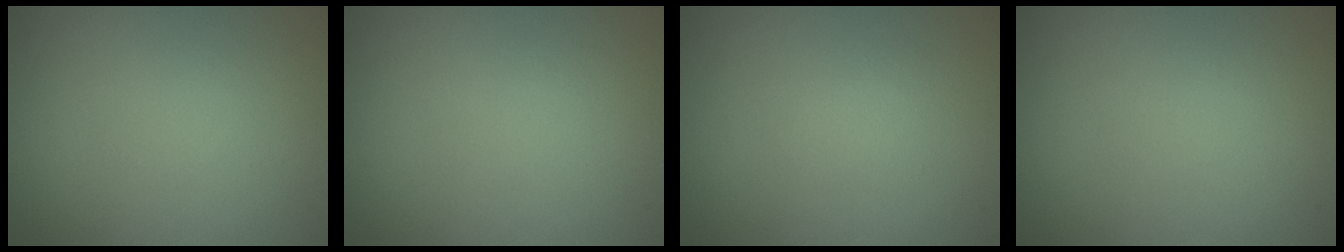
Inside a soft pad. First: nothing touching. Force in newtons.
{"total": 0.0}
{"total": 1.0, "press": 1.0, "slide": 0.0}
{"total": 0.0}